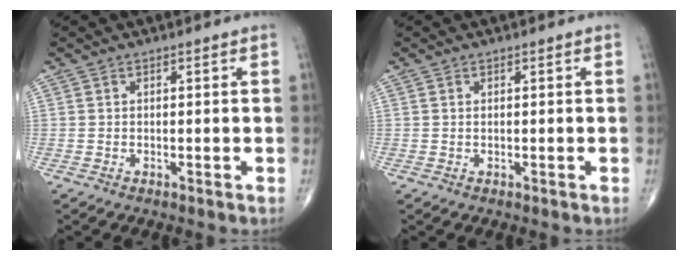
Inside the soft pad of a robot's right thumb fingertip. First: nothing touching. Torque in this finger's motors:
{"motor_torque": [-0.02, 0.28, -0.13, 0.00, 0.06]}